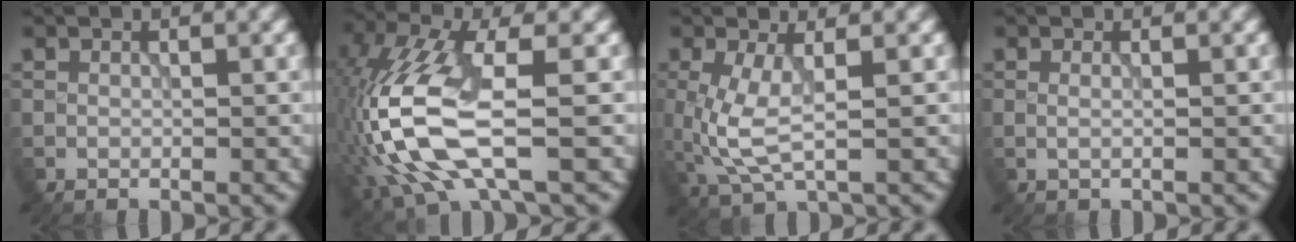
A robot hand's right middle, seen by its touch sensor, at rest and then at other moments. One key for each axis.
{"total": 9.4, "fx": -1.9, "fy": 3.3, "fz": 8.6, "tx": -0.206, "ty": 0.004, "tz": -0.041}
{"total": 4.4, "fx": 0.1, "fy": 1.5, "fz": 4.1, "tx": -0.109, "ty": -0.008, "tz": 0.000}
{"total": 0.8, "fx": 0.1, "fy": 0.3, "fz": 0.7, "tx": -0.014, "ty": -0.001, "tz": -0.004}